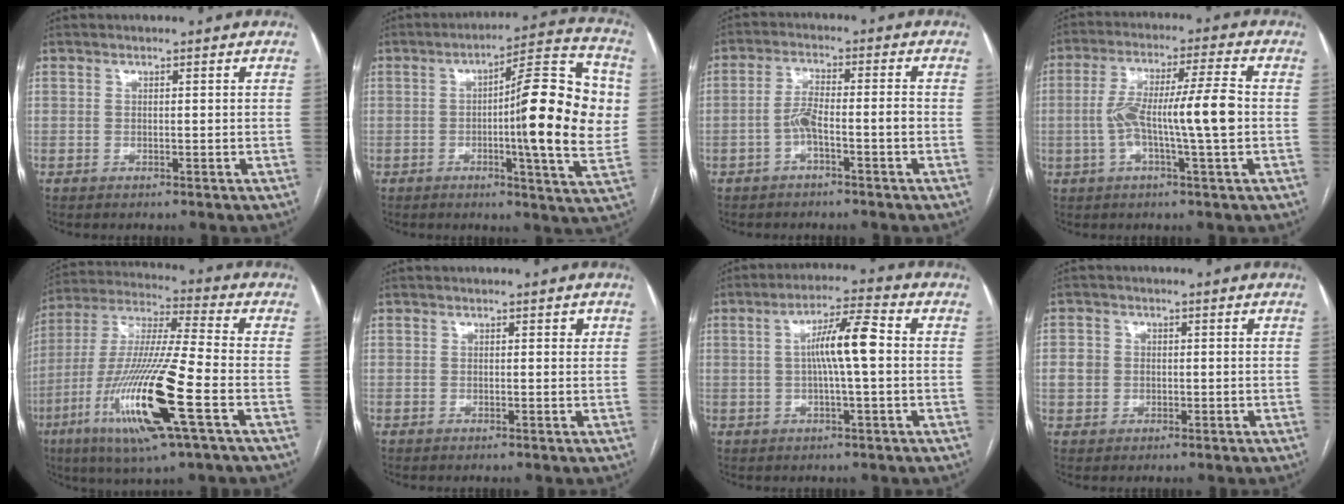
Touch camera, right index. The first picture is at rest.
{"total": 17.9, "force": [0.6, 1.9, 17.8], "torque": [-0.240, 0.018, 0.001]}
{"total": 4.7, "force": [-1.9, 0.6, 4.3], "torque": [-0.086, 0.017, -0.034]}
{"total": 11.3, "force": [-1.2, 0.3, 11.3], "torque": [-0.208, 0.018, -0.026]}
{"total": 20.1, "force": [-7.2, 1.1, 18.7], "torque": [-0.400, -0.031, -0.137]}
{"total": 0.7, "force": [0.4, 0.4, 0.4], "torque": [-0.002, 0.002, 0.001]}
{"total": 8.0, "force": [0.5, 0.6, 7.9], "torque": [-0.143, 0.016, 0.004]}
{"total": 3.3, "force": [0.0, 3.1, 1.1], "torque": [-0.023, 0.014, 0.003]}